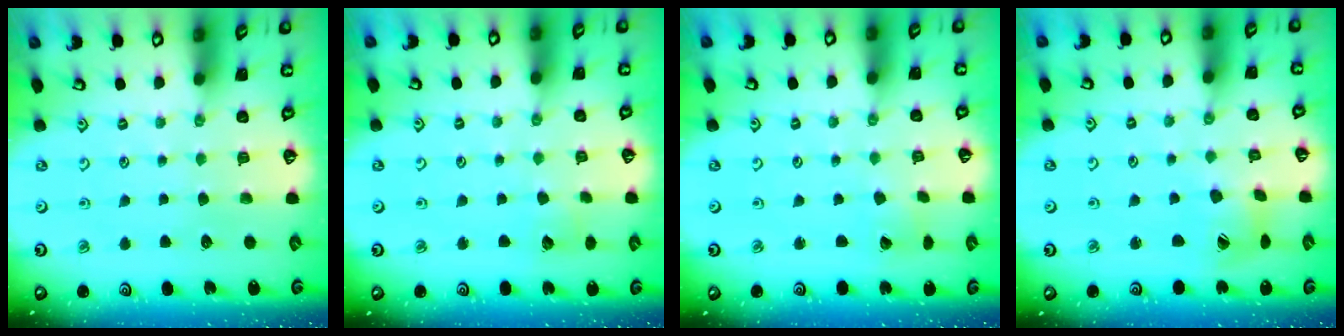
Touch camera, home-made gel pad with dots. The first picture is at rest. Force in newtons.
{"total": 4.8, "press": 4.7, "slide": 0.6}
{"total": 1.8, "press": 1.7, "slide": 0.1}
{"total": 7.3, "press": 7.2, "slide": 0.8}